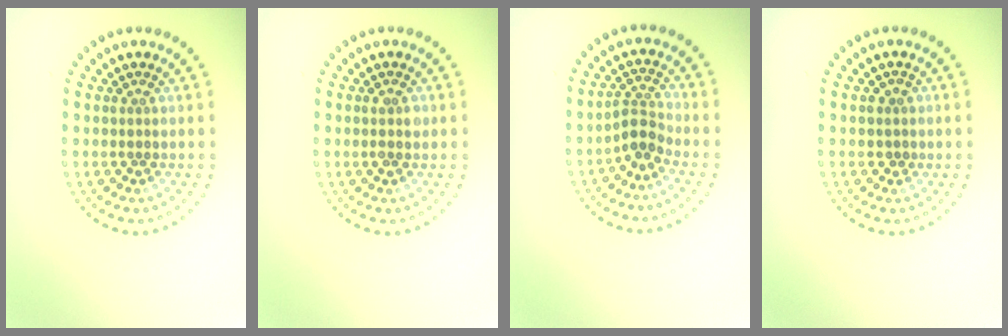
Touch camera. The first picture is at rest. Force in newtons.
{"total": 1.1, "press": 1.1, "slide": 0.2}
{"total": 2.4, "press": 1.7, "slide": 1.7}
{"total": 1.1, "press": 1.0, "slide": 0.5}